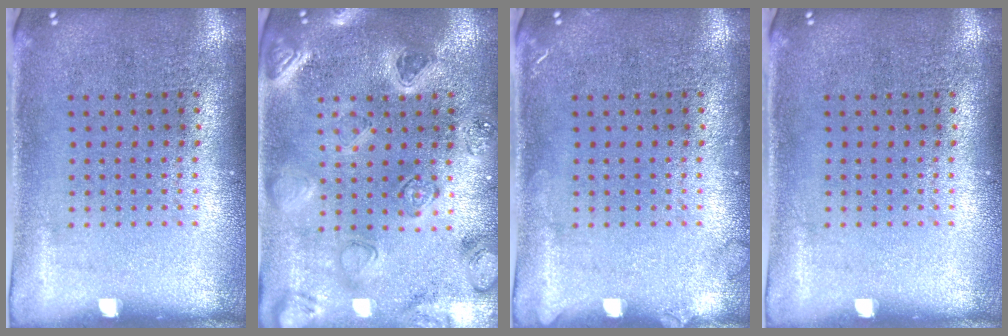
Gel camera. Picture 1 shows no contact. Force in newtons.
{"total": 2.2, "press": 2.2, "slide": 0.3}
{"total": 0.8, "press": 0.8, "slide": 0.1}
{"total": 0.0}